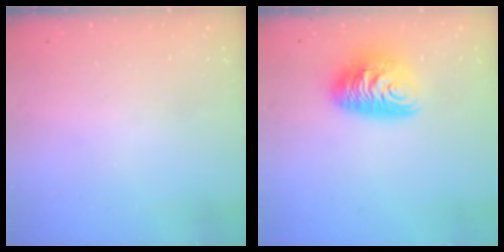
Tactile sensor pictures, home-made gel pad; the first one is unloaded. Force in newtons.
{"total": 10.7, "press": 10.7, "slide": 1.0}